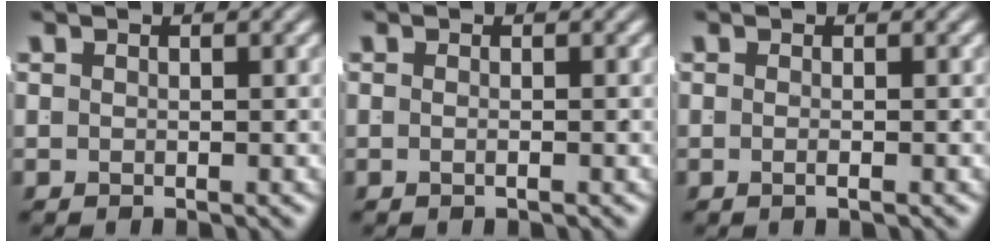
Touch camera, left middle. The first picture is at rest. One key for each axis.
{"total": 0.9, "fx": -0.5, "fy": -0.5, "fz": 0.5, "tx": -0.010, "ty": -0.003, "tz": -0.009}
{"total": 1.1, "fx": -0.6, "fy": -0.6, "fz": 0.7, "tx": -0.015, "ty": -0.003, "tz": -0.009}